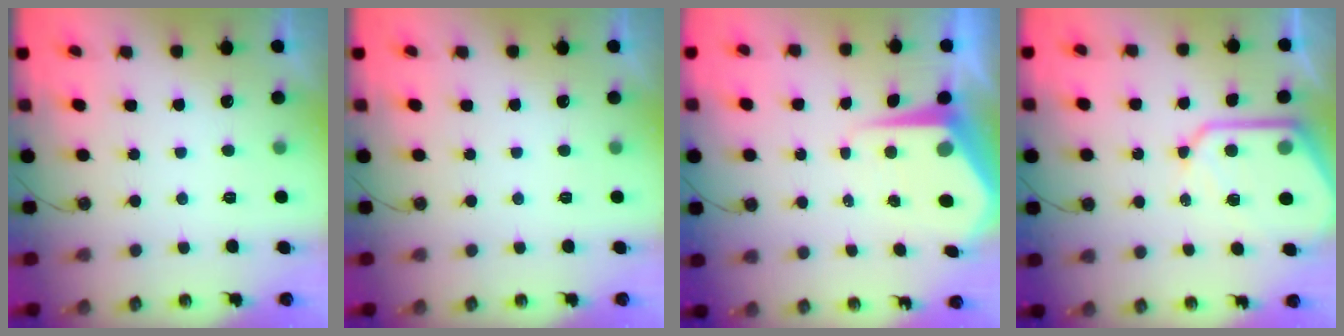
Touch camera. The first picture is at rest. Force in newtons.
{"total": 0.0}
{"total": 8.9, "press": 8.8, "slide": 1.0}
{"total": 13.0, "press": 12.9, "slide": 1.3}